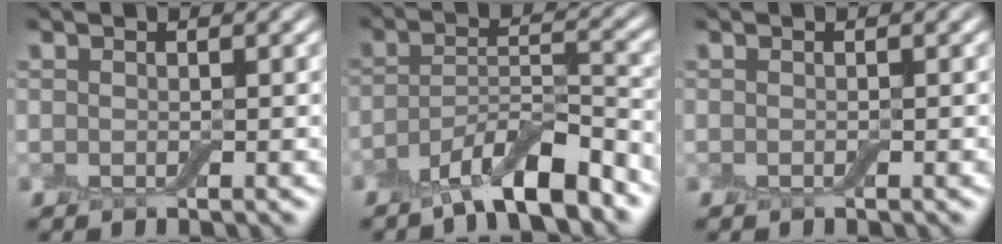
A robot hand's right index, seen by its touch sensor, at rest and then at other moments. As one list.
[{"total": 6.7, "force": [-4.8, 1.6, 4.4], "torque": [-0.073, 0.000, -0.085]}, {"total": 0.0}]